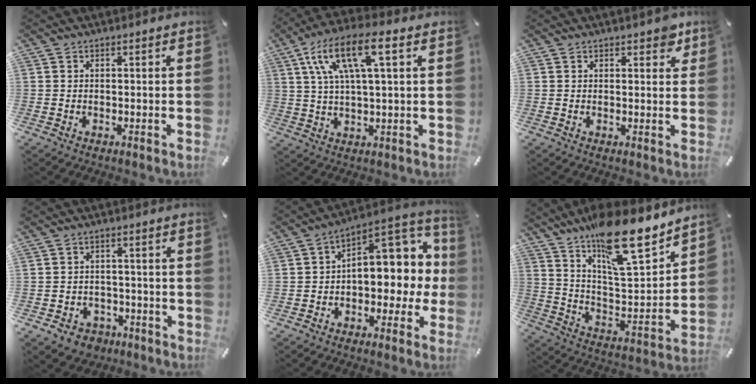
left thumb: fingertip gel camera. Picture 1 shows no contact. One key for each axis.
{"total": 13.7, "fx": 5.3, "fy": 3.8, "fz": 12.0, "tx": -0.245, "ty": 0.000, "tz": 0.093}
{"total": 3.1, "fx": 2.0, "fy": 1.7, "fz": 1.5, "tx": -0.010, "ty": -0.003, "tz": 0.032}
{"total": 5.2, "fx": -3.1, "fy": 3.9, "fz": 1.5, "tx": -0.033, "ty": 0.017, "tz": -0.058}
{"total": 11.5, "fx": 3.1, "fy": 7.7, "fz": 8.0, "tx": -0.088, "ty": -0.034, "tz": 0.057}
{"total": 19.7, "fx": 16.1, "fy": 5.3, "fz": 10.2, "tx": -0.176, "ty": -0.114, "tz": 0.275}